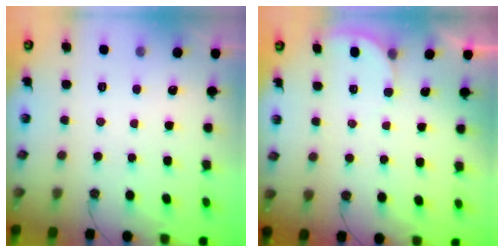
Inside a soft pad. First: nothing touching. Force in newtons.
{"total": 2.5, "press": 2.5, "slide": 0.3}